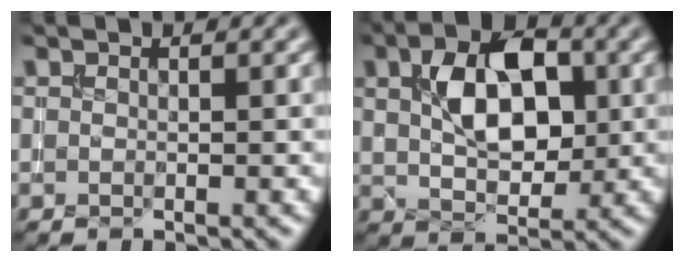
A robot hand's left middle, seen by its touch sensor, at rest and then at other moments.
{"total": 6.9, "force": [1.7, 4.0, 5.4], "torque": [-0.091, 0.004, 0.026]}